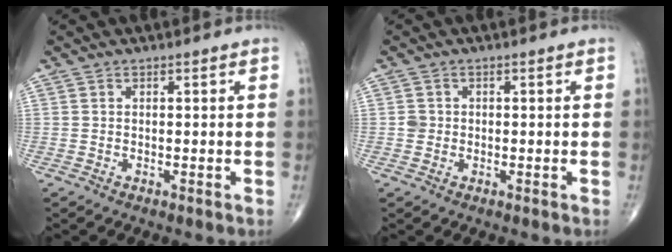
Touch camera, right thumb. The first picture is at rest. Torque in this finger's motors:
{"motor_torque": [-0.01, -0.06, 0.14, -0.15, -0.01]}